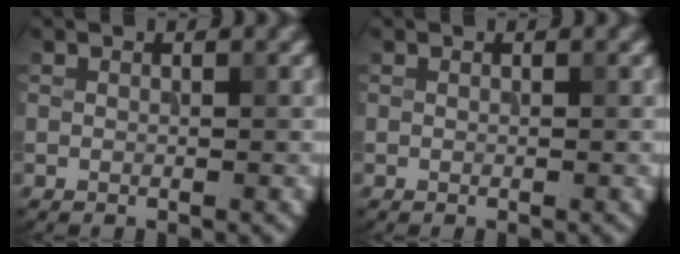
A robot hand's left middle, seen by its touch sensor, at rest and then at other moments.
{"total": 0.0}